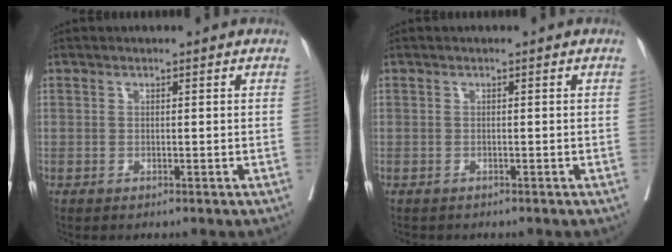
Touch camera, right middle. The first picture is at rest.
{"total": 1.0, "force": [-0.9, 0.4, 0.3], "torque": [-0.013, -0.002, -0.011]}